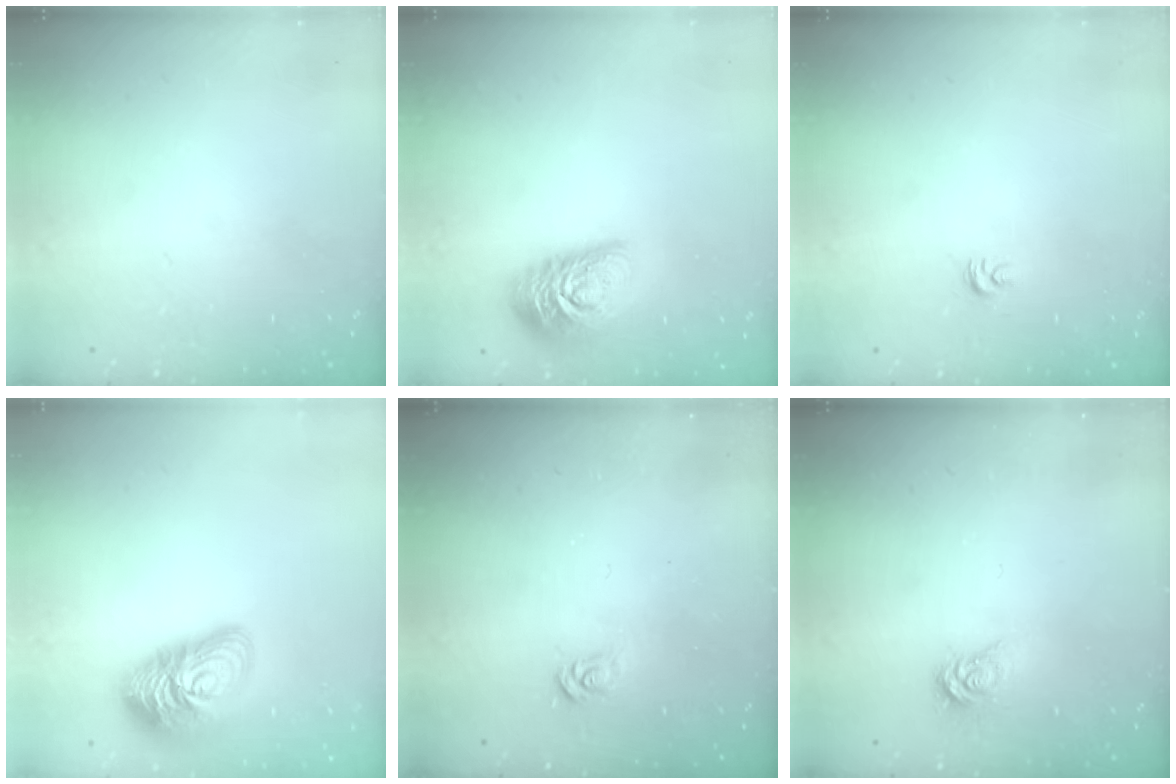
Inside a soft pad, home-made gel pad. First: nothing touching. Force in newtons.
{"total": 16.1, "press": 16.0, "slide": 0.9}
{"total": 2.7, "press": 2.7, "slide": 0.2}
{"total": 16.8, "press": 16.8, "slide": 1.0}
{"total": 3.4, "press": 3.4, "slide": 0.3}
{"total": 3.4, "press": 3.4, "slide": 0.4}